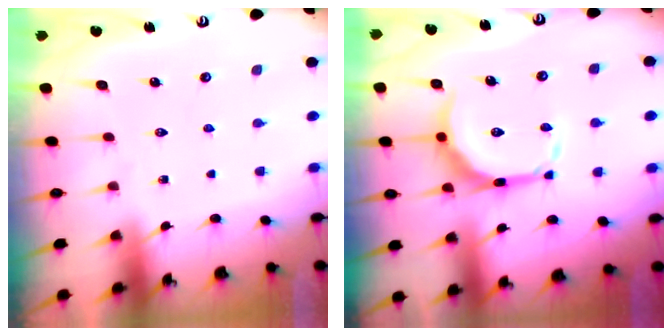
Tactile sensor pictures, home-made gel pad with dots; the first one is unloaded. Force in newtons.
{"total": 11.0, "press": 11.0, "slide": 0.4}